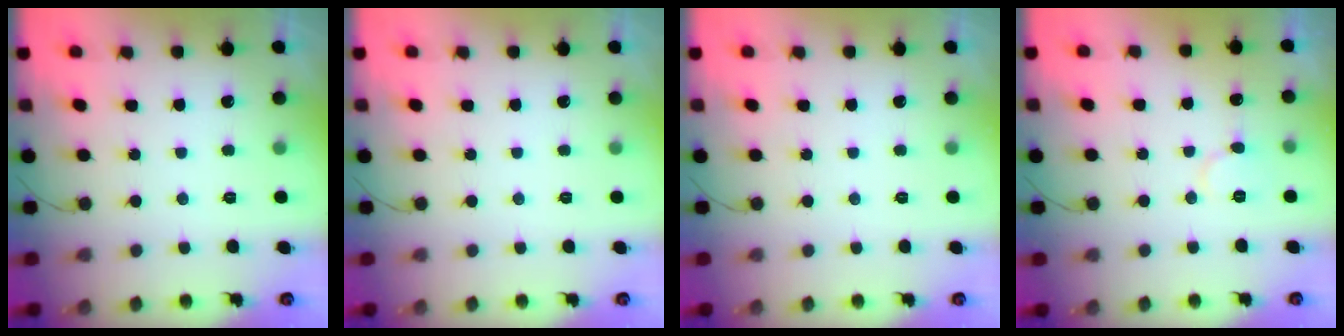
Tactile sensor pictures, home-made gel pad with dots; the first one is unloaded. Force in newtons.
{"total": 0.0}
{"total": 0.0}
{"total": 6.0, "press": 6.0, "slide": 0.4}